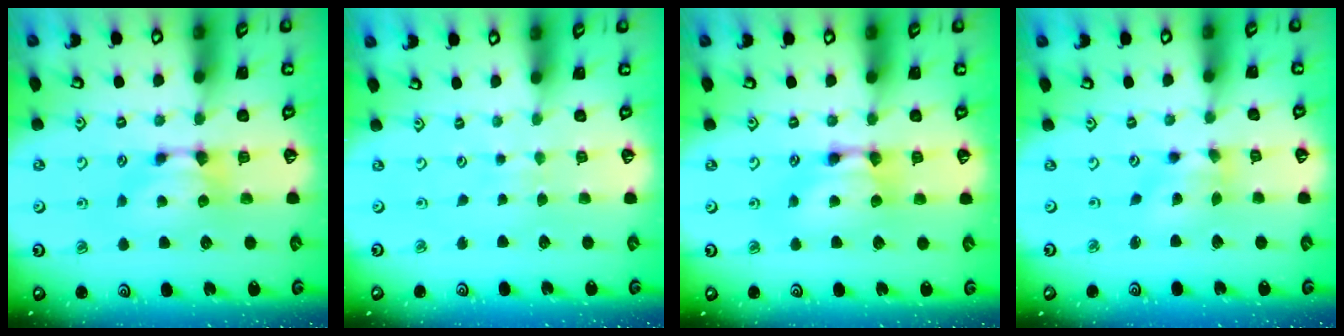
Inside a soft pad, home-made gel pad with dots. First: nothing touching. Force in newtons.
{"total": 4.1, "press": 4.1, "slide": 0.1}
{"total": 2.2, "press": 2.2, "slide": 0.1}
{"total": 2.1, "press": 1.6, "slide": 1.3}